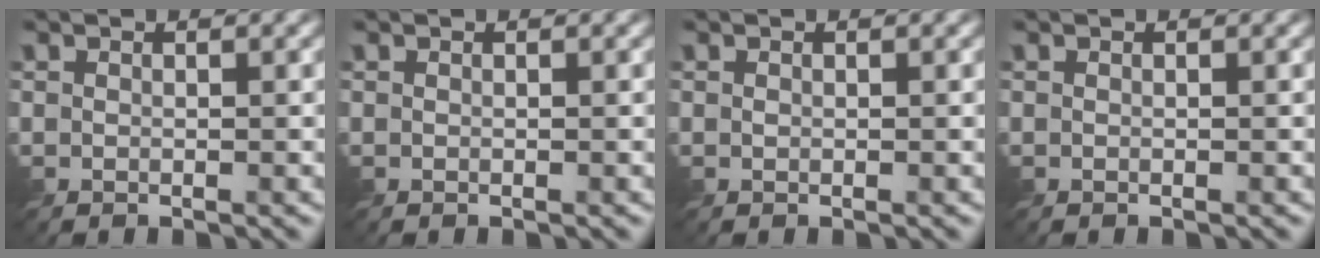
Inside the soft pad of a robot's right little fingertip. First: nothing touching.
{"total": 0.0}
{"total": 0.0}
{"total": 0.0}